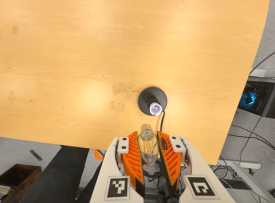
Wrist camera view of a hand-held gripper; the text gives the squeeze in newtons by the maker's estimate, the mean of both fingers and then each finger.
{"total": 12.5, "left": 13.0, "right": 12.0}